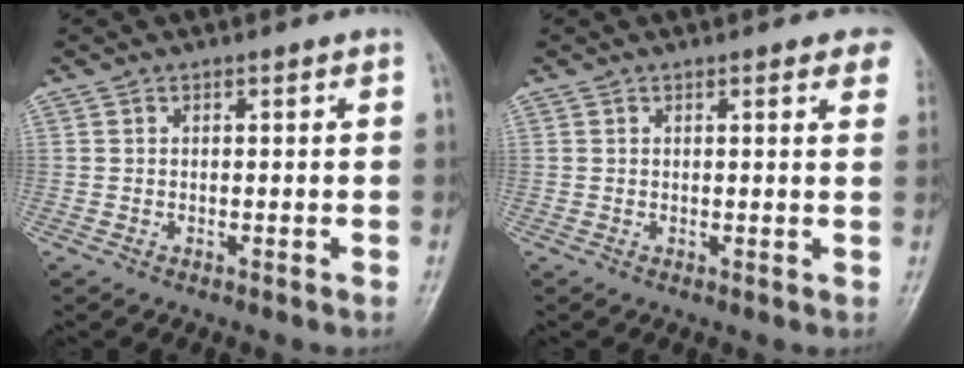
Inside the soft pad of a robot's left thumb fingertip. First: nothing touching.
{"total": 3.6, "force": [2.1, 1.3, 2.6], "torque": [-0.011, -0.002, 0.017]}